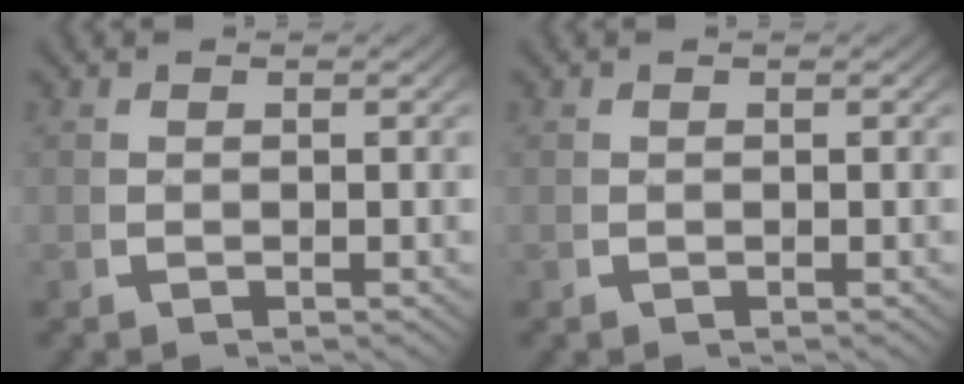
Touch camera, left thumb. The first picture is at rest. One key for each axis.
{"total": 0.0}